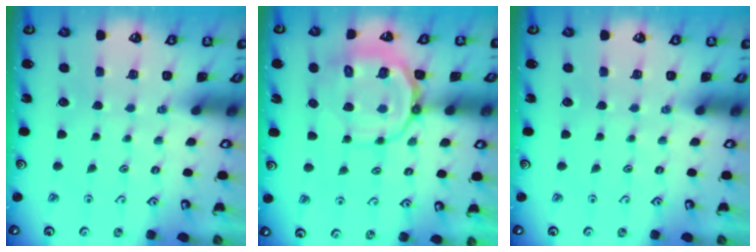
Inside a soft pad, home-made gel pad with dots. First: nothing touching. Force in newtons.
{"total": 12.1, "press": 12.0, "slide": 2.0}
{"total": 0.0}